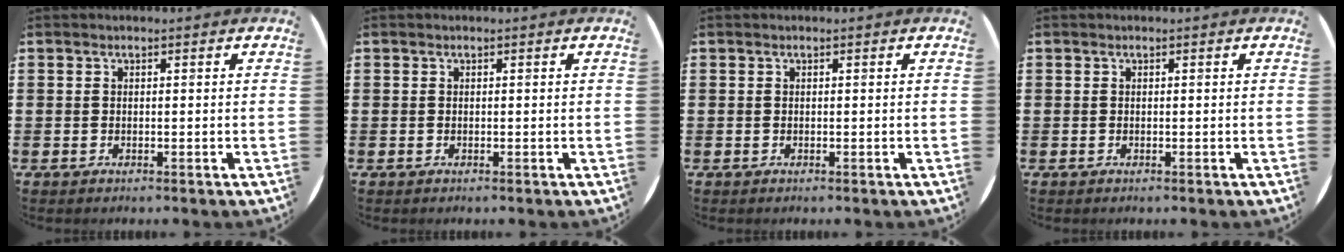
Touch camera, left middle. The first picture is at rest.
{"total": 0.0}
{"total": 0.0}
{"total": 0.0}